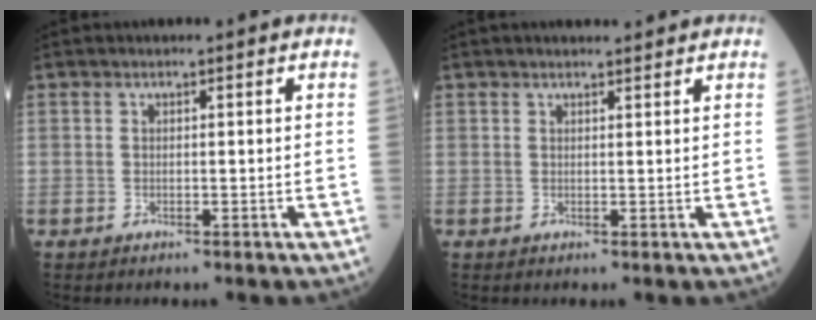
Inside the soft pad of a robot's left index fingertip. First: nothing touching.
{"total": 4.4, "force": [4.1, 0.5, 1.6], "torque": [-0.020, 0.019, 0.051]}